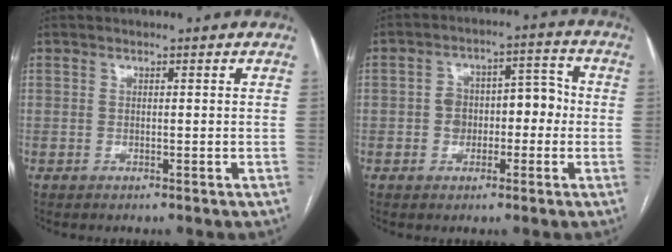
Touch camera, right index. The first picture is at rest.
{"total": 7.1, "force": [-1.0, 4.8, 5.2], "torque": [-0.073, 0.043, -0.012]}